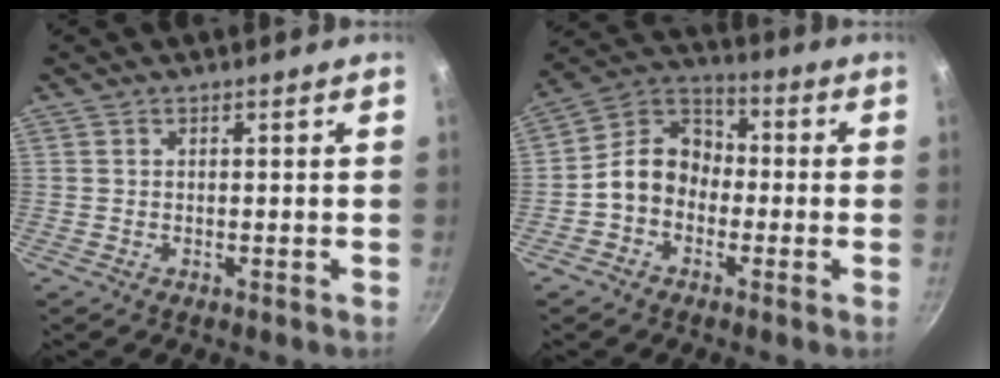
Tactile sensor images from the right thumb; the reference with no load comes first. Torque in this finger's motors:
{"motor_torque": [-0.42, 0.28, 1.08, -0.49, 0.05]}